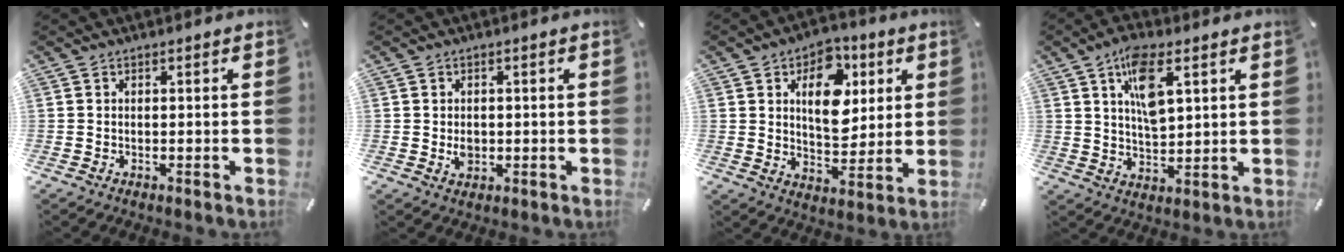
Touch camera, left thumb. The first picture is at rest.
{"total": 2.6, "force": [-0.1, 2.2, 1.3], "torque": [-0.018, 0.000, -0.004]}
{"total": 13.4, "force": [4.6, 9.3, 8.5], "torque": [-0.104, -0.014, 0.075]}
{"total": 9.9, "force": [4.7, 4.3, 7.6], "torque": [-0.132, -0.008, 0.081]}